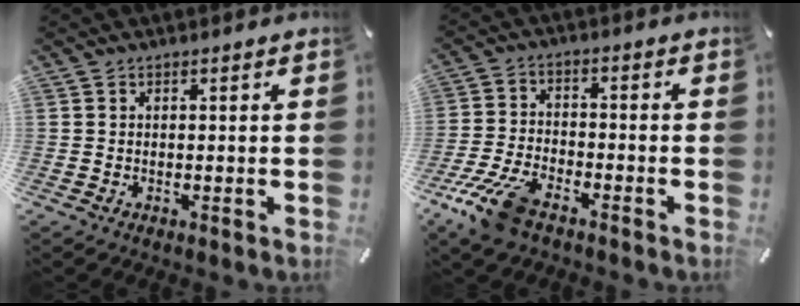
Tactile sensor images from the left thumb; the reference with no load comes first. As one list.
[{"total": 10.2, "force": [-7.0, 4.3, 6.1], "torque": [-0.134, 0.024, -0.134]}]